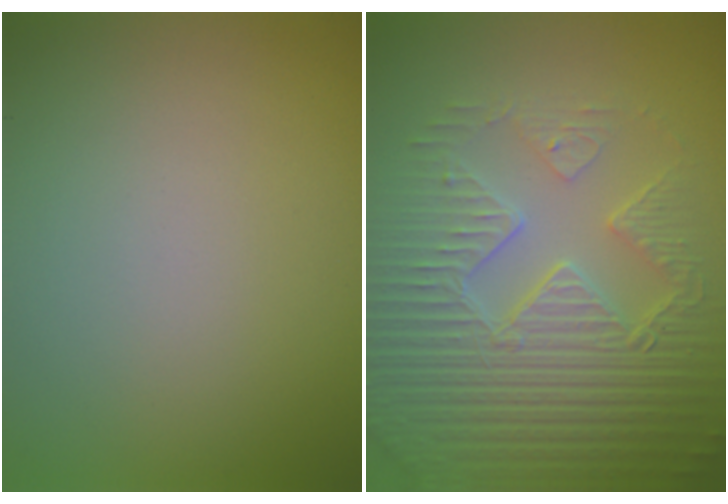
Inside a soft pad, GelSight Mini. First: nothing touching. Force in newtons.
{"total": 7.2, "press": 5.8, "slide": 4.2}